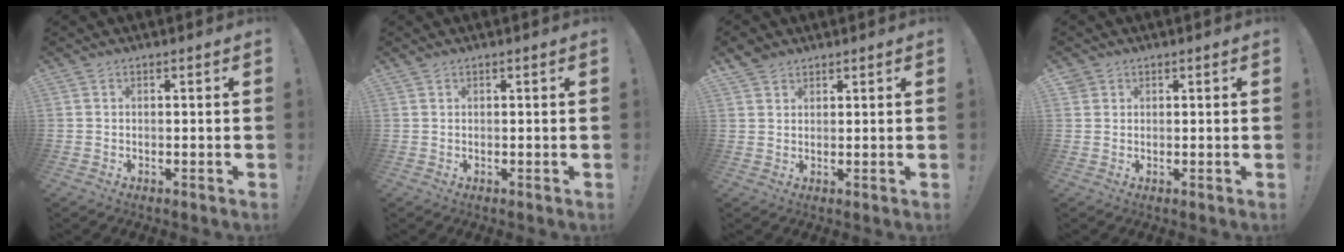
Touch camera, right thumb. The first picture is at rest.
{"total": 0.6, "force": [0.6, 0.2, 0.0], "torque": [0.008, -0.004, 0.010]}
{"total": 3.6, "force": [3.0, 2.0, 0.5], "torque": [-0.002, -0.019, 0.055]}
{"total": 2.0, "force": [1.3, 1.5, 0.2], "torque": [-0.002, -0.006, 0.024]}